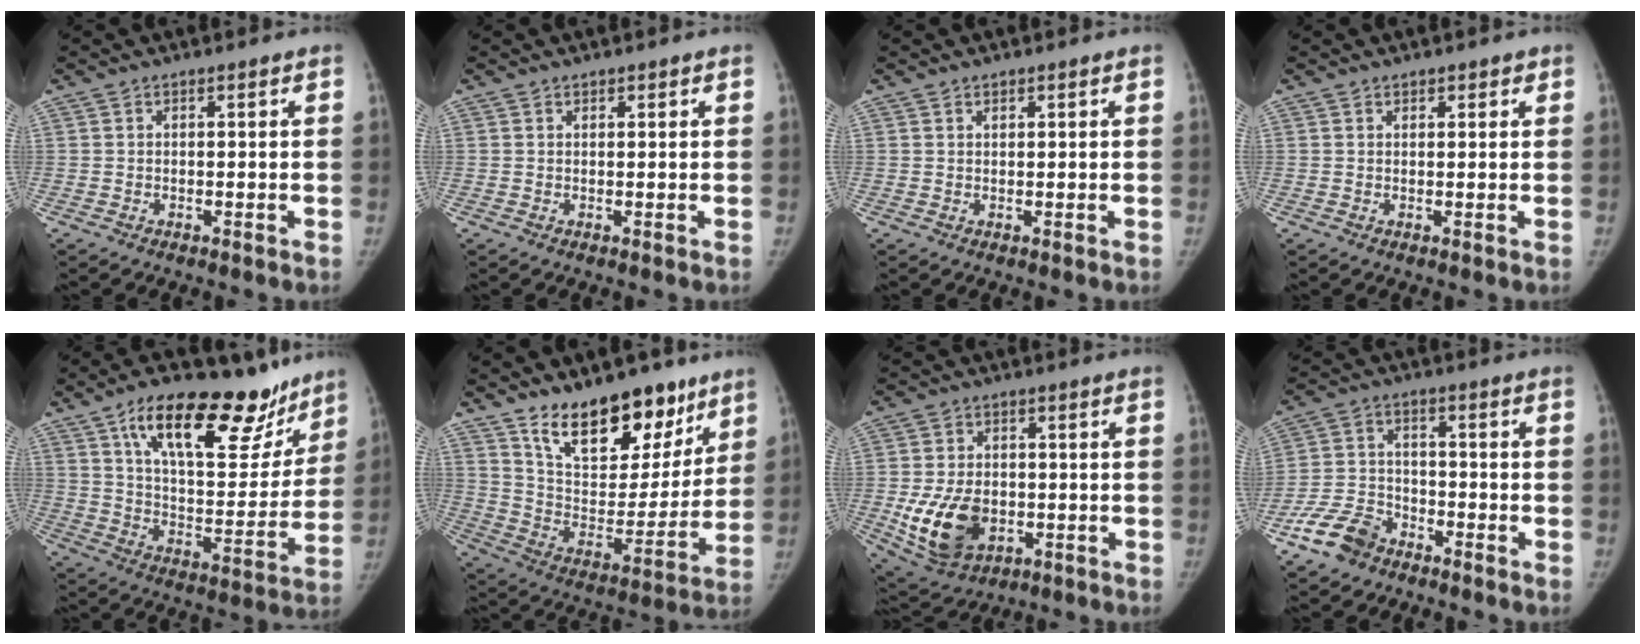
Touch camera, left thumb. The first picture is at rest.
{"total": 0.6, "force": [0.5, 0.3, 0.2], "torque": [0.003, -0.003, 0.004]}
{"total": 0.8, "force": [0.5, 0.5, 0.3], "torque": [0.000, -0.004, 0.007]}
{"total": 1.5, "force": [1.1, 0.9, 0.5], "torque": [0.009, -0.004, 0.010]}
{"total": 26.0, "force": [16.5, 11.0, 16.8], "torque": [-0.201, -0.050, 0.256]}
{"total": 21.4, "force": [14.3, 10.9, 11.6], "torque": [-0.119, -0.082, 0.235]}
{"total": 12.8, "force": [-2.7, 8.9, 8.8], "torque": [-0.140, -0.001, -0.031]}
{"total": 8.5, "force": [-6.0, 5.2, 3.2], "torque": [-0.062, 0.027, -0.120]}